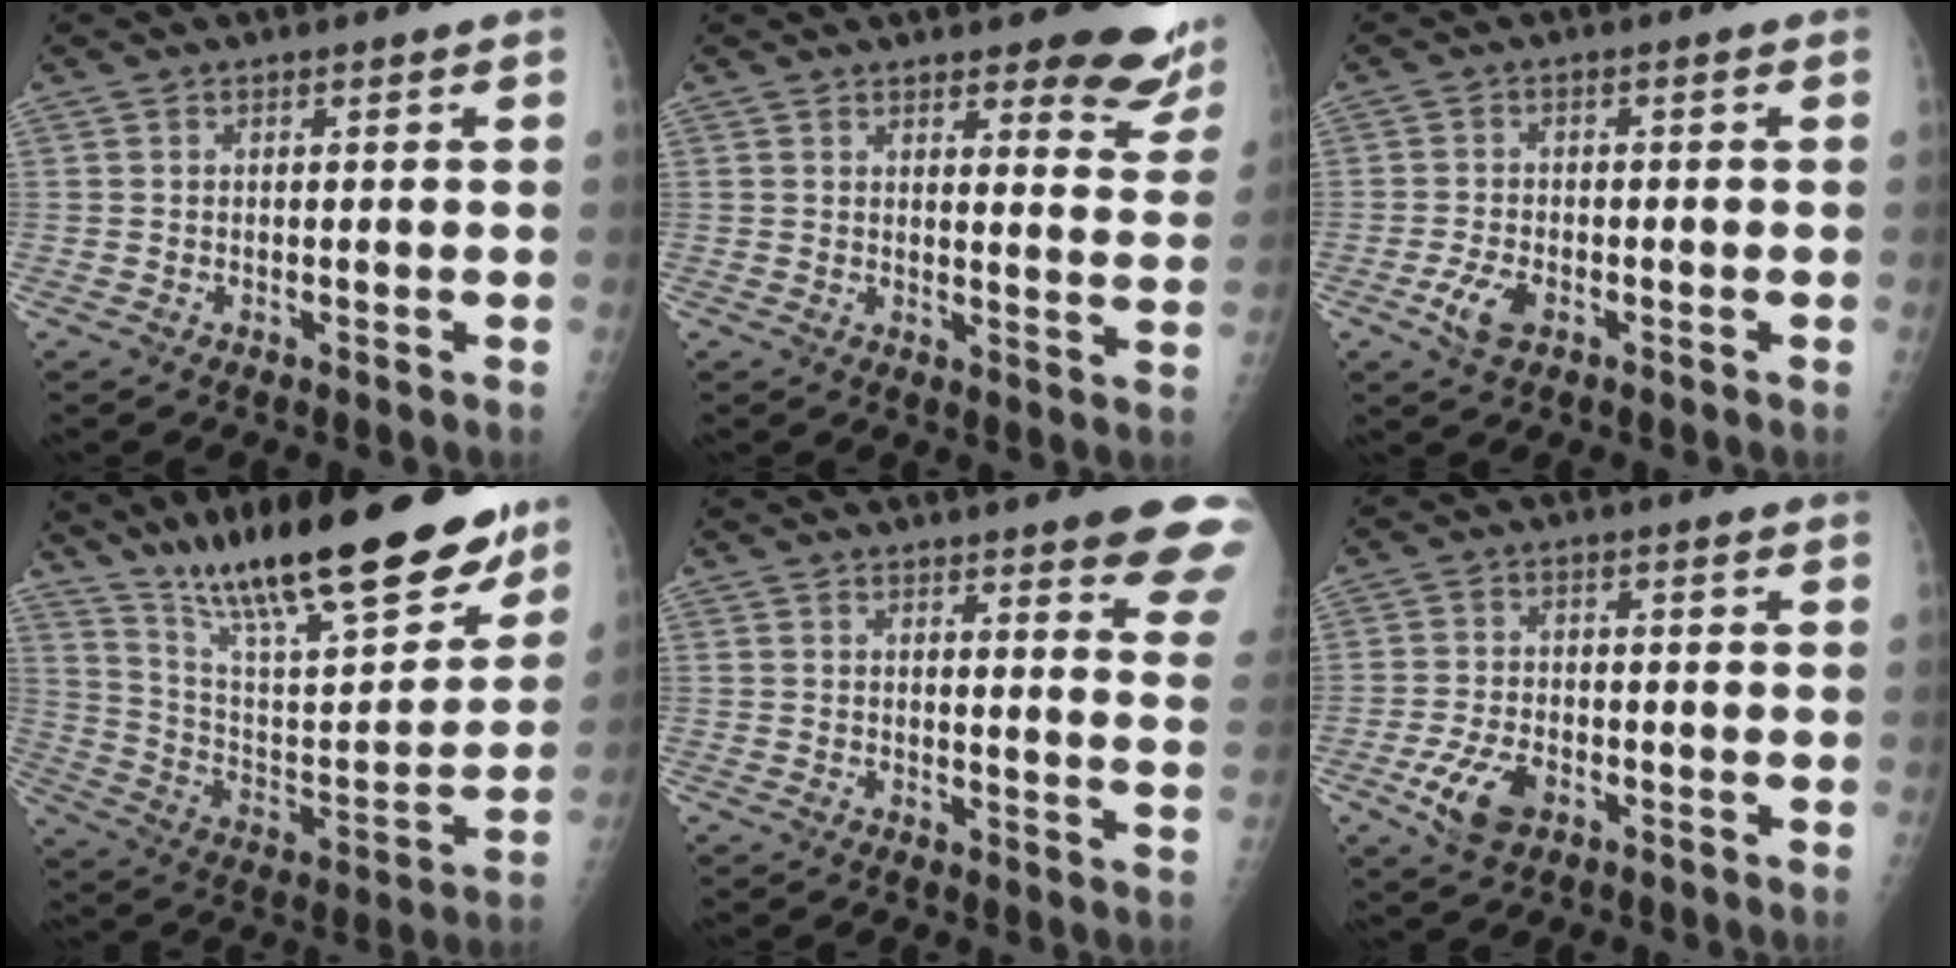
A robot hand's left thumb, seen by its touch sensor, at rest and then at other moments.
{"total": 11.0, "force": [8.9, 3.3, 5.5], "torque": [-0.026, -0.061, 0.092]}
{"total": 4.4, "force": [-2.1, 2.4, 3.1], "torque": [-0.065, 0.005, -0.037]}
{"total": 28.4, "force": [20.6, 6.9, 18.3], "torque": [-0.261, -0.074, 0.340]}
{"total": 14.2, "force": [10.3, 2.2, 9.6], "torque": [-0.089, -0.052, 0.107]}
{"total": 7.1, "force": [-3.3, 4.1, 4.7], "torque": [-0.092, 0.010, -0.057]}